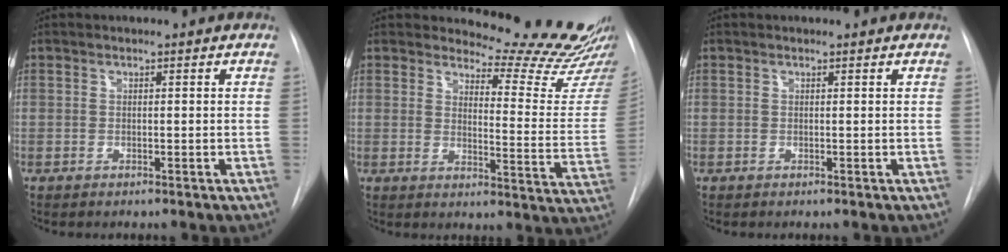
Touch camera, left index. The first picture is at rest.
{"total": 15.4, "force": [15.1, 0.4, 3.0], "torque": [-0.027, -0.141, 0.160]}
{"total": 0.6, "force": [0.6, 0.1, 0.1], "torque": [-0.008, 0.008, 0.006]}